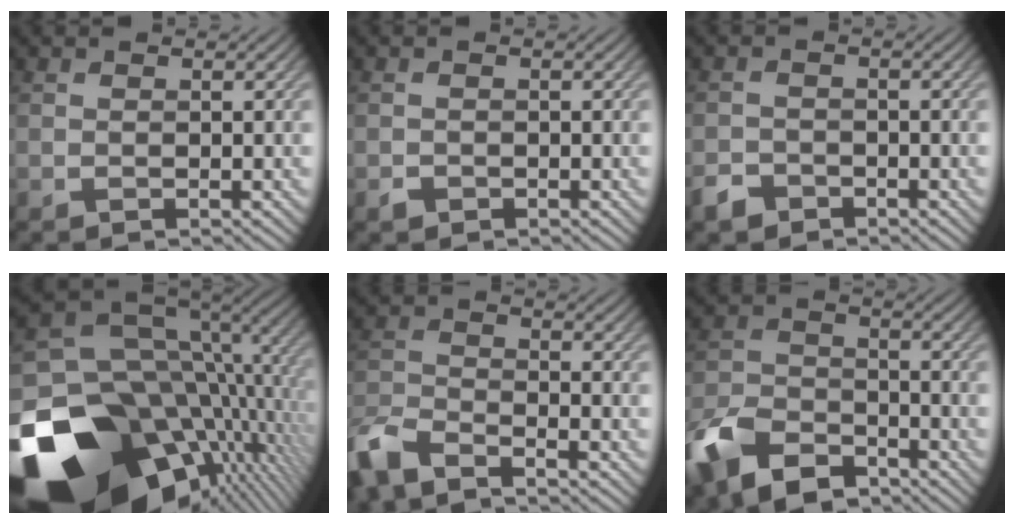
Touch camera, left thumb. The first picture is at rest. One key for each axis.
{"total": 0.9, "fx": -0.6, "fy": 0.6, "fz": 0.3, "tx": -0.004, "ty": -0.004, "tz": -0.012}
{"total": 2.4, "fx": -1.9, "fy": 1.4, "fz": 0.7, "tx": -0.013, "ty": -0.003, "tz": -0.043}
{"total": 20.8, "fx": -5.2, "fy": 14.0, "fz": 14.6, "tx": -0.288, "ty": -0.033, "tz": -0.051}
{"total": 6.9, "fx": -5.8, "fy": 1.8, "fz": 3.2, "tx": -0.083, "ty": -0.017, "tz": -0.124}
{"total": 11.4, "fx": -7.8, "fy": 5.9, "fz": 6.0, "tx": -0.147, "ty": -0.021, "tz": -0.156}